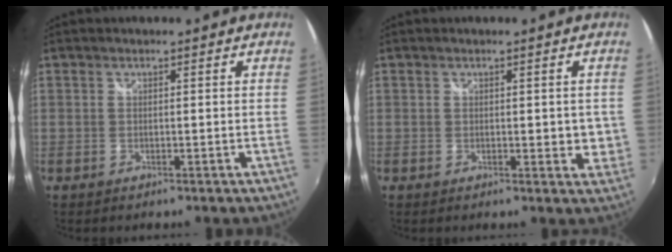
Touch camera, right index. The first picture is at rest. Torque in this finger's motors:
{"motor_torque": [1.54, 0.60, 0.23, 0.02]}